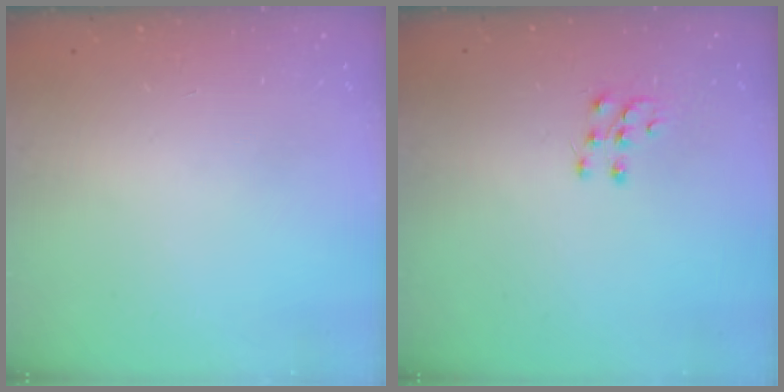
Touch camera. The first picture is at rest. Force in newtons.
{"total": 6.0, "press": 5.9, "slide": 0.4}